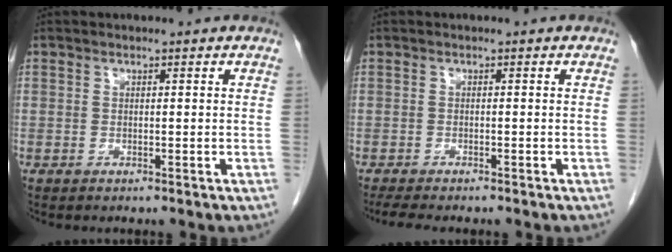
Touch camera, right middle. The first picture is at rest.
{"total": 5.3, "force": [-4.5, 0.8, 2.6], "torque": [-0.042, -0.015, -0.065]}